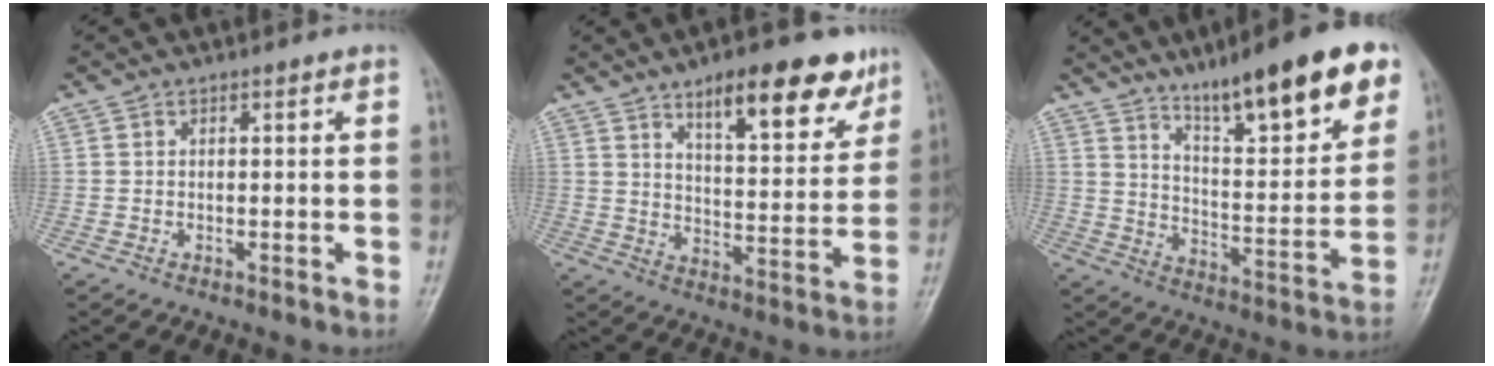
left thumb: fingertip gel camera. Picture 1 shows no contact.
{"total": 15.7, "force": [9.9, 5.7, 10.8], "torque": [-0.110, -0.051, 0.147]}
{"total": 21.0, "force": [13.3, 4.9, 15.5], "torque": [-0.195, -0.052, 0.209]}